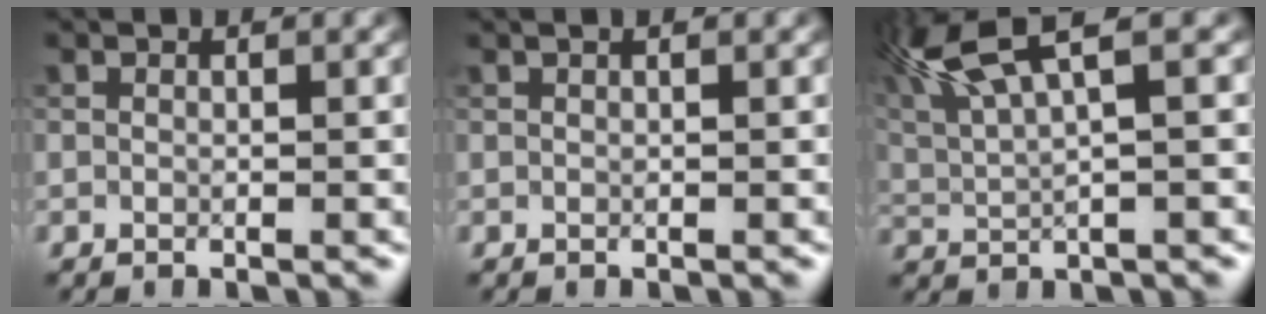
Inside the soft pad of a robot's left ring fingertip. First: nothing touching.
{"total": 0.0}
{"total": 6.7, "force": [3.9, 1.3, 5.3], "torque": [-0.117, 0.018, 0.078]}